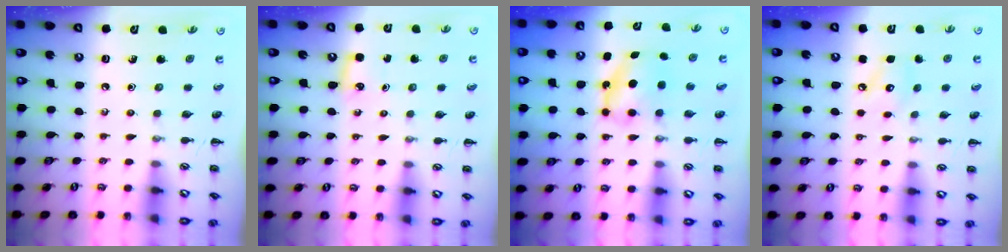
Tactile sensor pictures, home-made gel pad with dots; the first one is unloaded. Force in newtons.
{"total": 3.1, "press": 2.9, "slide": 1.1}
{"total": 5.9, "press": 5.8, "slide": 0.9}
{"total": 6.0, "press": 6.0, "slide": 0.5}